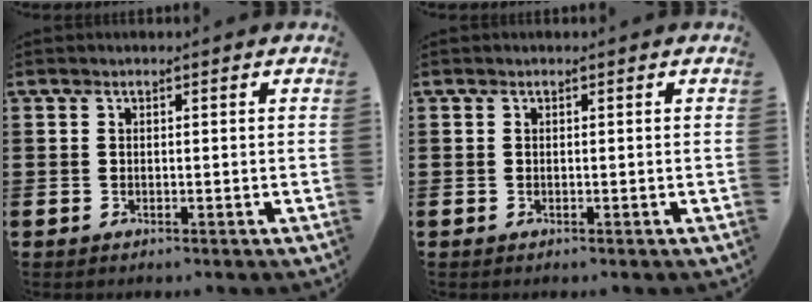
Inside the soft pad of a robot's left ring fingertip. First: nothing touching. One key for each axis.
{"total": 0.0}